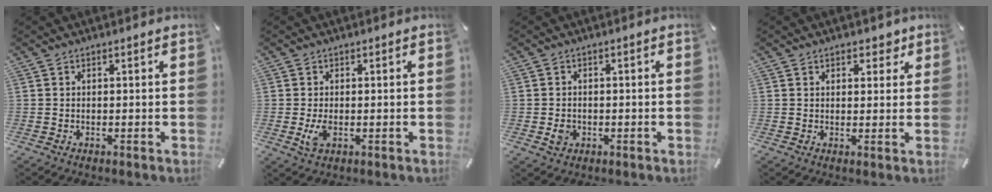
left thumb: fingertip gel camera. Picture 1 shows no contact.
{"total": 3.1, "force": [-0.5, 2.1, 2.3], "torque": [-0.045, -0.006, -0.011]}
{"total": 2.7, "force": [-0.6, 2.4, 1.0], "torque": [-0.007, 0.002, -0.012]}
{"total": 3.7, "force": [2.0, 2.7, 1.6], "torque": [0.004, -0.006, 0.026]}